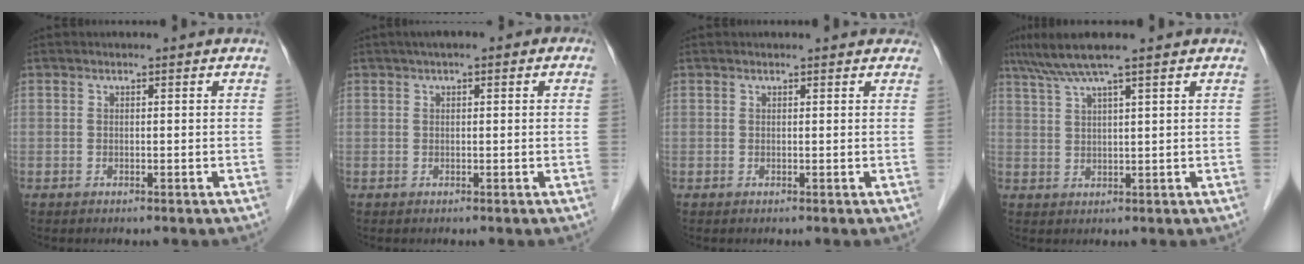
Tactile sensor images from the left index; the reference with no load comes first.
{"total": 3.6, "force": [1.7, 1.4, 2.9], "torque": [-0.043, 0.022, 0.018]}
{"total": 3.2, "force": [2.9, 1.1, 0.7], "torque": [-0.003, 0.015, 0.022]}
{"total": 6.0, "force": [4.7, -0.9, 3.6], "torque": [-0.074, 0.026, 0.090]}